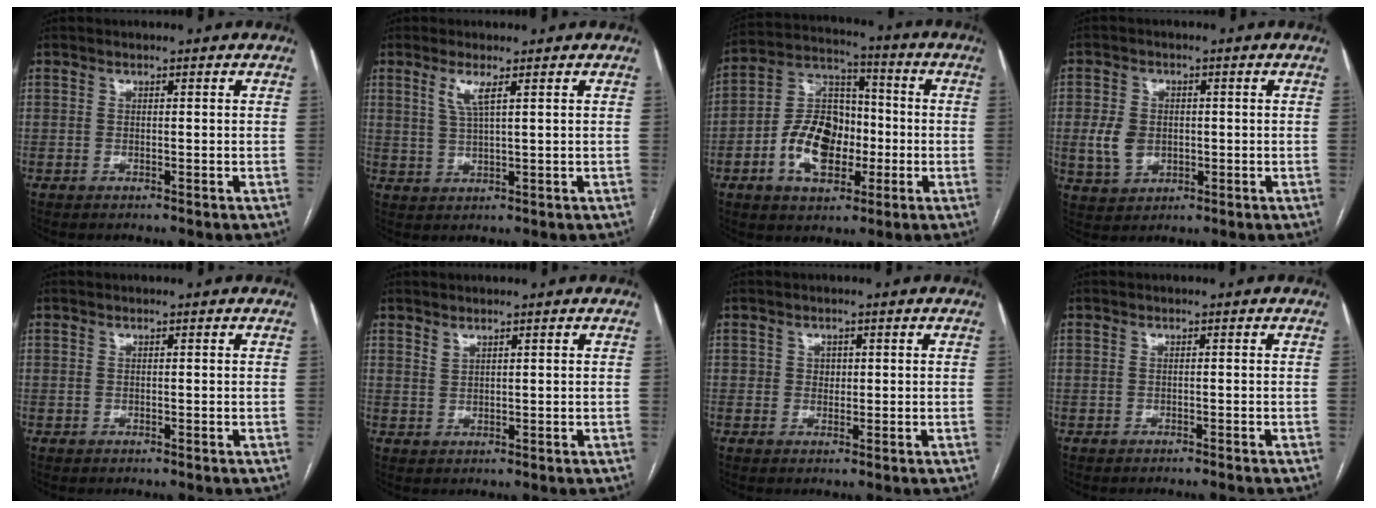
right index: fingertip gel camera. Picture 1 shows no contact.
{"total": 3.3, "force": [1.7, 0.2, 2.9], "torque": [-0.065, -0.003, 0.036]}
{"total": 12.7, "force": [-3.5, 7.6, 9.5], "torque": [-0.196, 0.021, -0.057]}
{"total": 5.7, "force": [-0.3, 4.5, 3.6], "torque": [-0.076, 0.008, 0.005]}
{"total": 0.0}
{"total": 1.1, "force": [1.0, 0.2, 0.4], "torque": [-0.006, -0.002, 0.023]}
{"total": 1.6, "force": [0.3, 1.4, 0.8], "torque": [-0.011, 0.003, 0.004]}
{"total": 1.5, "force": [-1.4, -0.5, 0.4], "torque": [-0.003, 0.000, -0.018]}